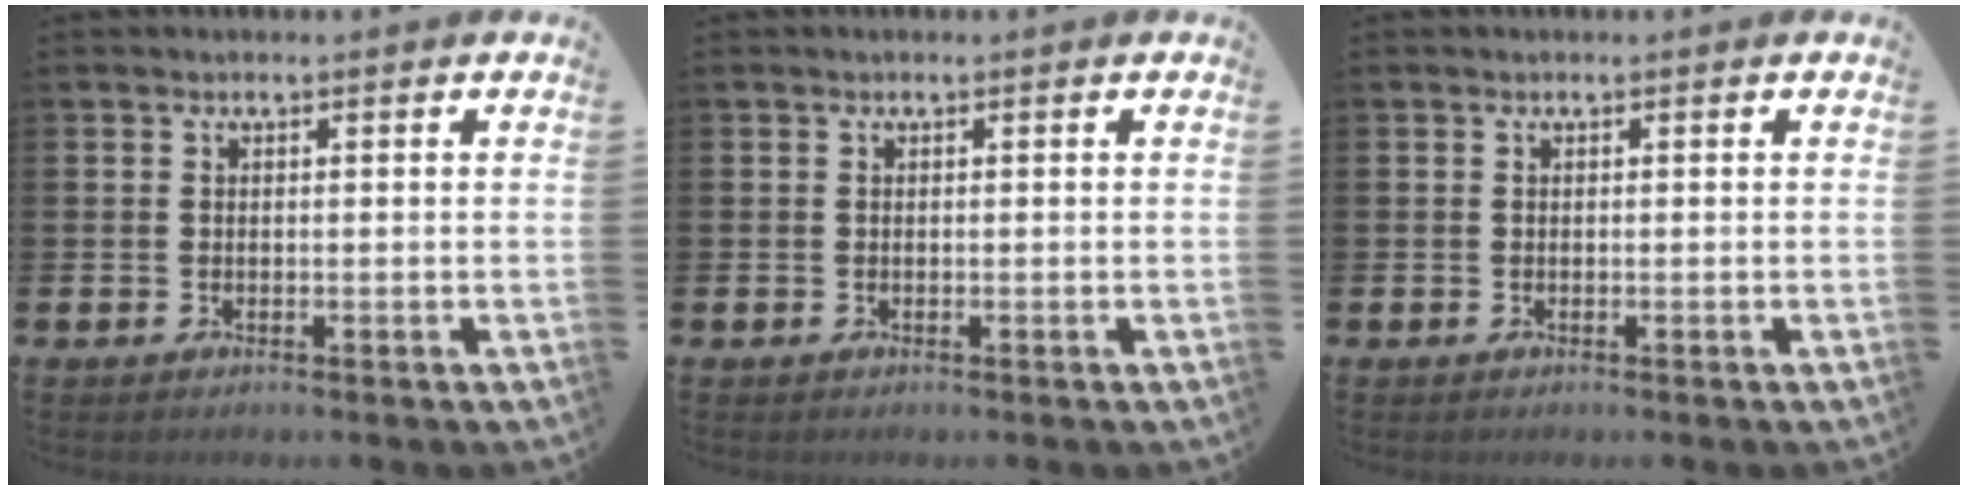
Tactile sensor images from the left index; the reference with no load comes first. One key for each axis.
{"total": 0.0}
{"total": 0.0}